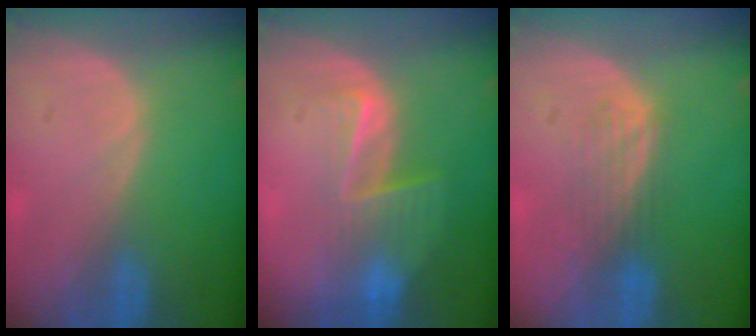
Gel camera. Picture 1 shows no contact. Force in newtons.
{"total": 6.5, "press": 5.5, "slide": 3.5}
{"total": 3.6, "press": 3.2, "slide": 1.7}